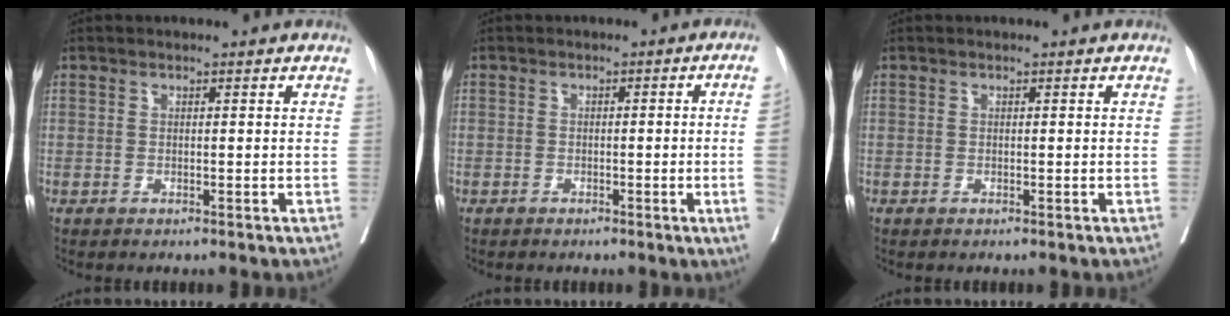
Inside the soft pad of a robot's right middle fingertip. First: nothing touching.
{"total": 4.6, "force": [-1.0, -1.2, 4.3], "torque": [-0.053, -0.004, -0.015]}
{"total": 0.0}